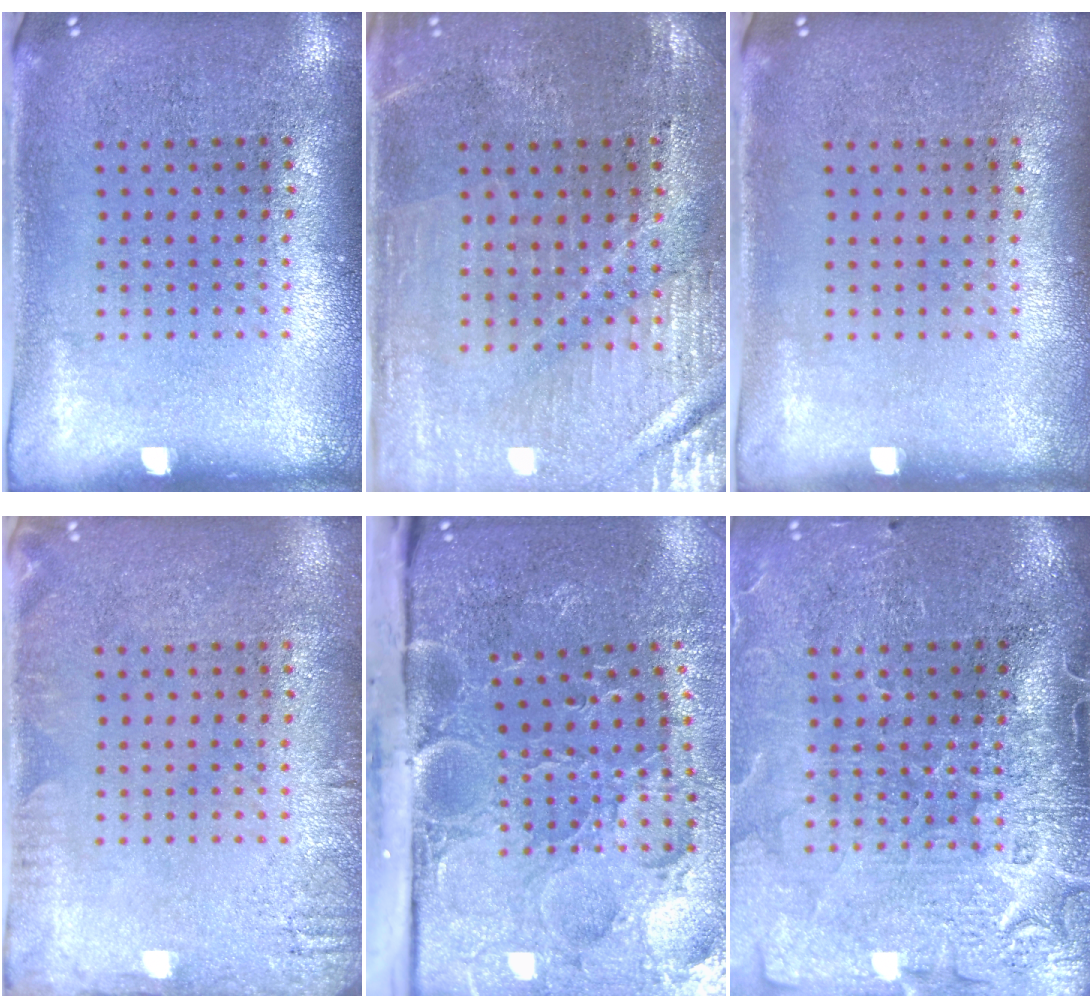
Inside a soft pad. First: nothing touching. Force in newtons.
{"total": 1.1, "press": 1.1, "slide": 0.2}
{"total": 0.0}
{"total": 1.7, "press": 1.7, "slide": 0.2}
{"total": 5.2, "press": 4.1, "slide": 3.2}
{"total": 4.2, "press": 3.7, "slide": 2.1}